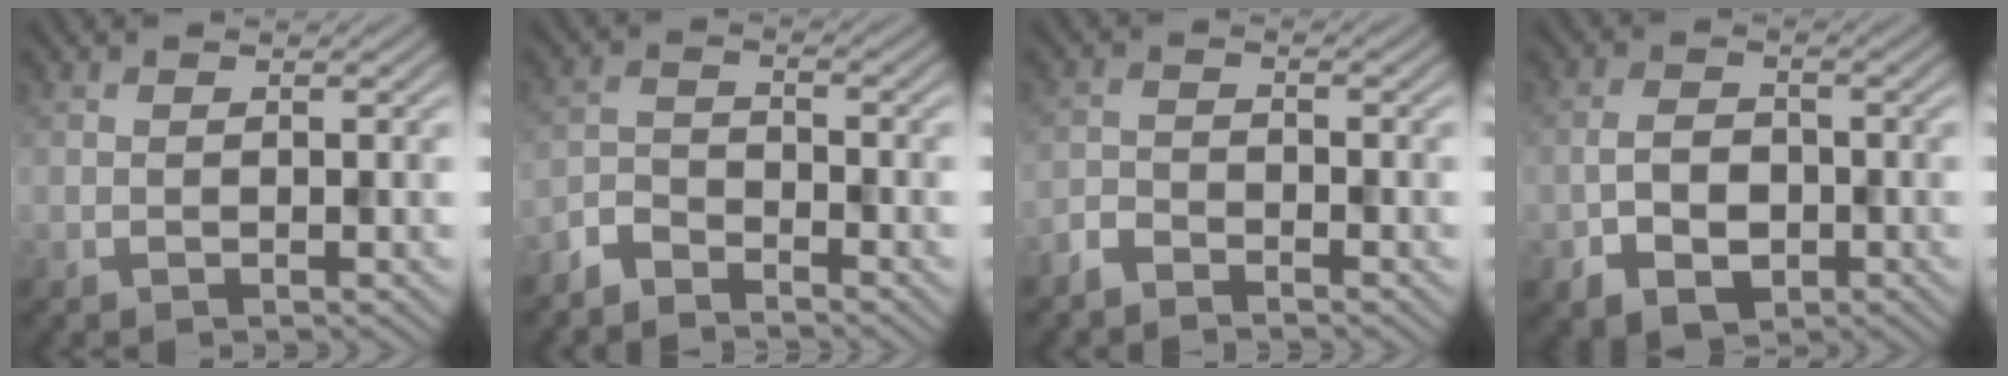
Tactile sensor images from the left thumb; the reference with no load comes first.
{"total": 3.6, "force": [-3.3, 1.1, 1.0], "torque": [-0.024, -0.004, -0.083]}
{"total": 2.4, "force": [-2.2, 0.7, 0.7], "torque": [-0.014, -0.003, -0.055]}
{"total": 4.7, "force": [-1.8, 3.2, 2.9], "torque": [-0.056, -0.004, -0.036]}